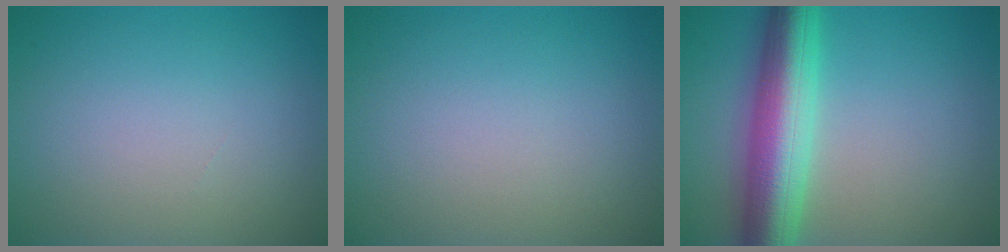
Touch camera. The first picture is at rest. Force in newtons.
{"total": 0.0}
{"total": 8.6, "press": 8.6, "slide": 0.3}